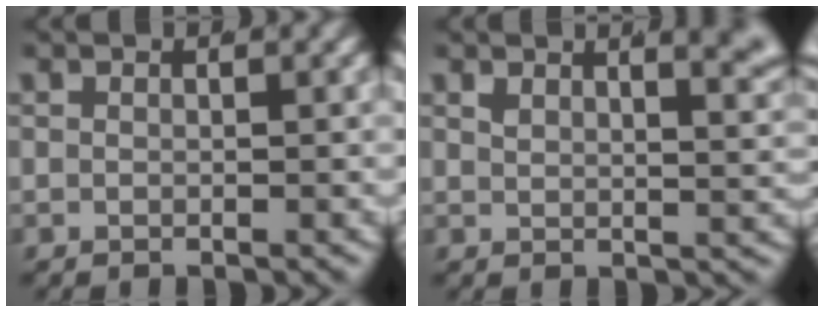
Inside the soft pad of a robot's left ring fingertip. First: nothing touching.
{"total": 5.9, "force": [3.6, 2.2, 4.1], "torque": [-0.033, 0.010, 0.052]}